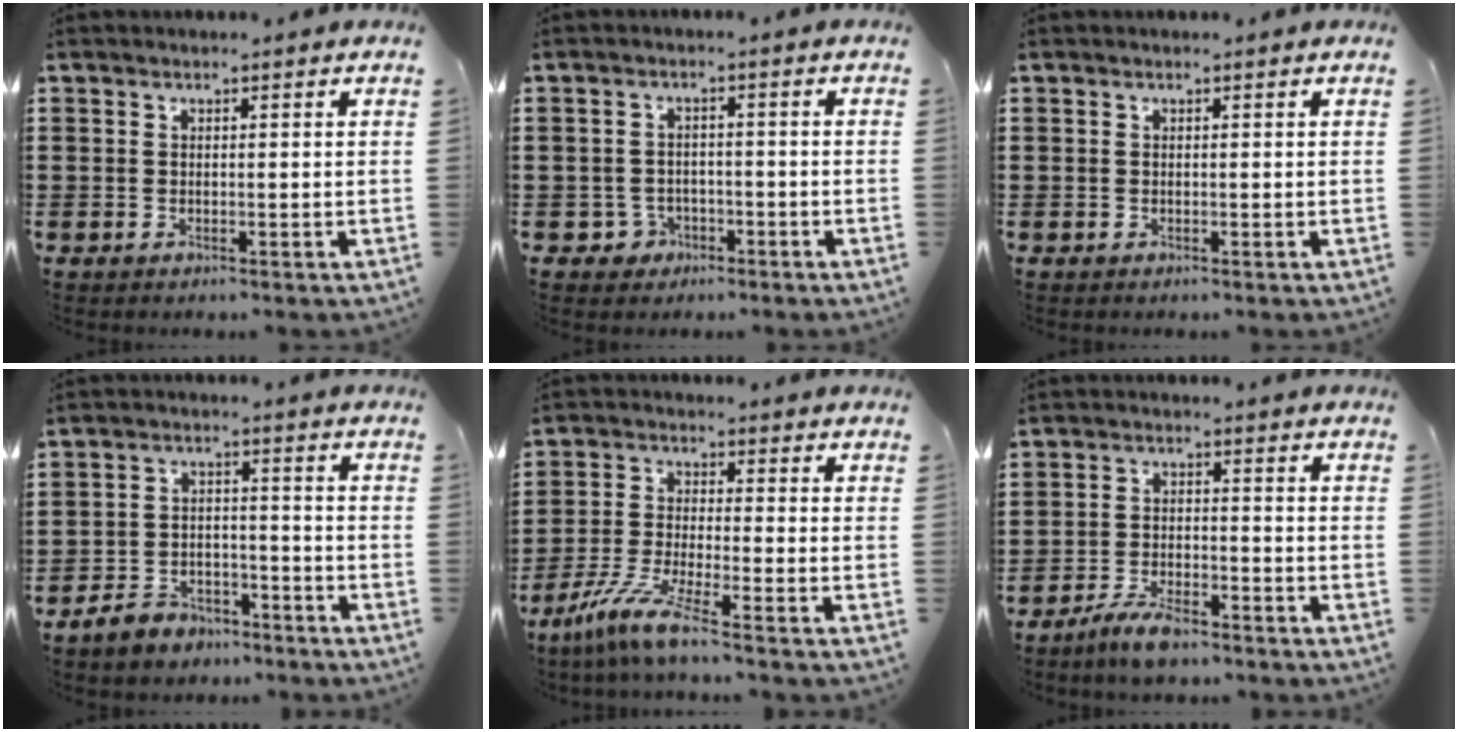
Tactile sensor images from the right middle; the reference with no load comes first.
{"total": 2.9, "force": [-1.9, 2.1, 0.5], "torque": [-0.018, 0.004, -0.042]}
{"total": 0.0}
{"total": 4.5, "force": [-4.2, 1.5, 0.7], "torque": [-0.021, 0.011, -0.089]}
{"total": 7.2, "force": [-5.6, 0.1, 4.5], "torque": [-0.104, -0.018, -0.113]}
{"total": 4.8, "force": [-4.0, 1.1, 2.4], "torque": [-0.058, 0.001, -0.081]}